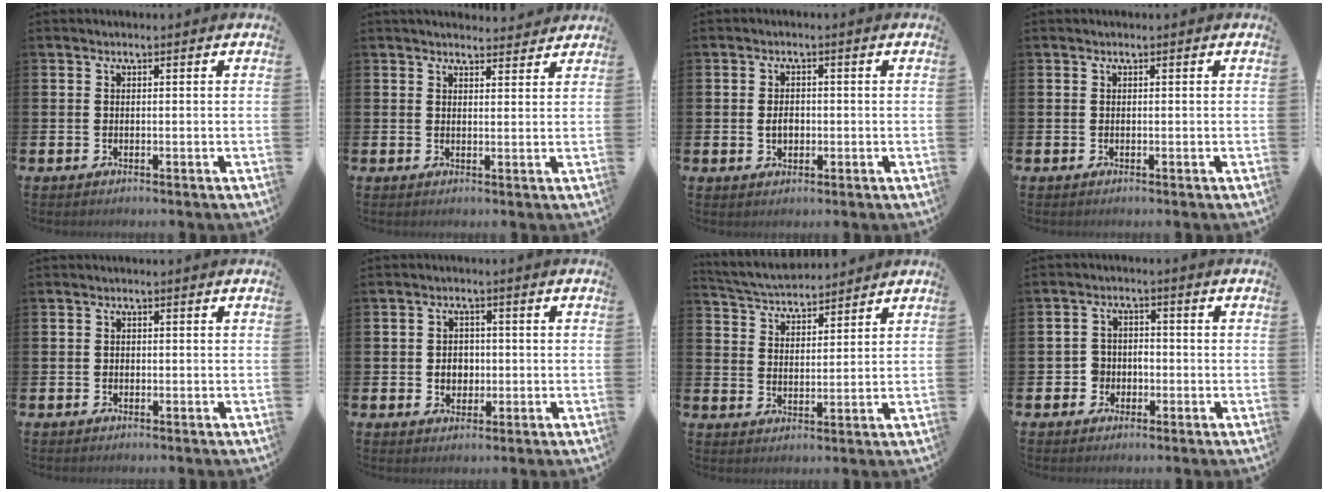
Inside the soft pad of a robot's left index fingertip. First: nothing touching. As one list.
[{"total": 2.8, "force": [2.8, 0.5, 0.1], "torque": [0.008, -0.018, 0.047]}, {"total": 2.2, "force": [-0.2, 1.6, 1.5], "torque": [-0.008, -0.003, -0.012]}, {"total": 0.0}, {"total": 0.5, "force": [-0.2, 0.5, 0.1], "torque": [-0.004, 0.005, -0.005]}, {"total": 2.9, "force": [-0.3, 2.5, 1.3], "torque": [-0.010, 0.000, -0.015]}, {"total": 4.7, "force": [4.6, 0.9, 0.4], "torque": [-0.026, -0.028, 0.081]}, {"total": 3.1, "force": [-1.4, 2.7, 0.4], "torque": [-0.010, 0.005, -0.034]}]